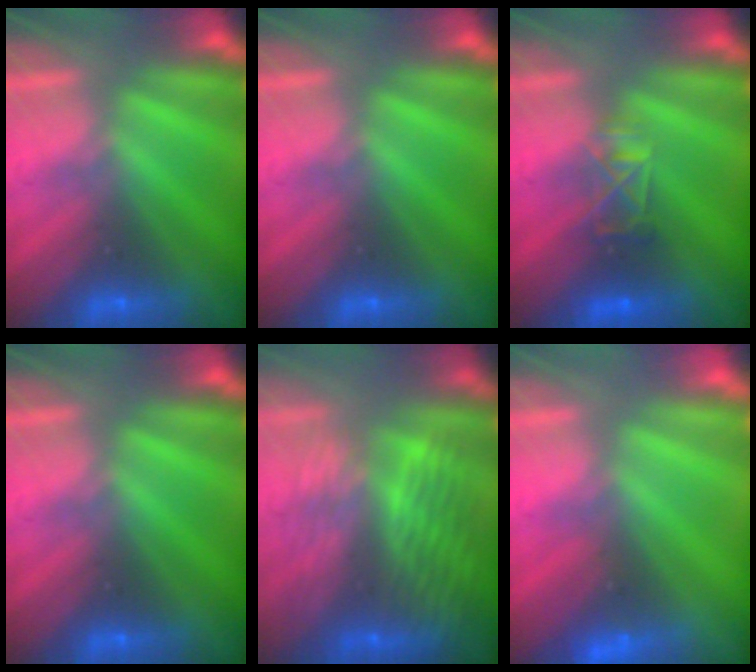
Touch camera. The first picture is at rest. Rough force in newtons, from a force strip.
{"total": 0.0}
{"total": 2.9}
{"total": 0.0}
{"total": 7.7}
{"total": 2.4}